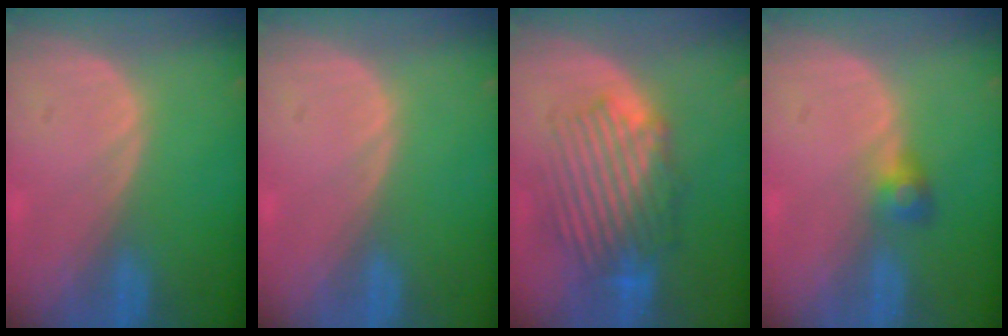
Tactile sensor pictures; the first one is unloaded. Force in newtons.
{"total": 0.0}
{"total": 8.9, "press": 8.6, "slide": 2.4}
{"total": 2.6, "press": 2.5, "slide": 0.7}